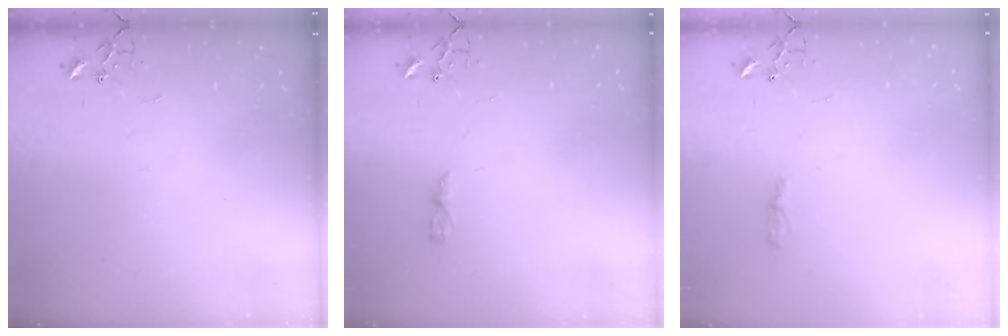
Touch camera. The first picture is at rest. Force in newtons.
{"total": 4.4, "press": 4.4, "slide": 0.6}
{"total": 4.2, "press": 4.1, "slide": 0.5}